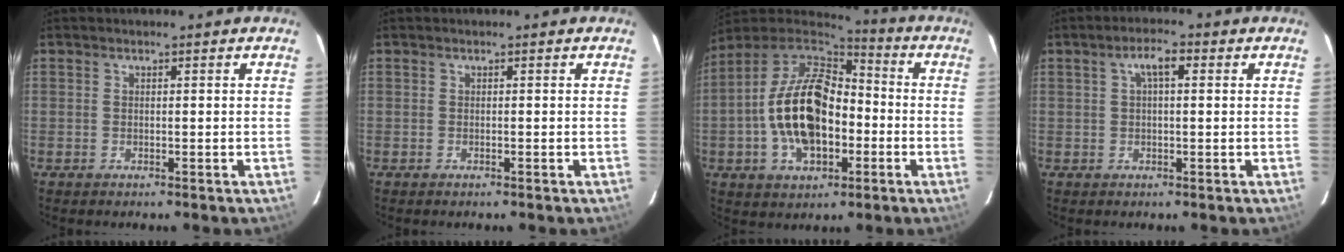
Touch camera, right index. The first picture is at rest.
{"total": 0.0}
{"total": 18.2, "force": [-3.3, 10.6, 14.4], "torque": [-0.287, 0.013, -0.057]}
{"total": 3.7, "force": [1.2, 1.2, 3.4], "torque": [-0.063, 0.013, 0.021]}